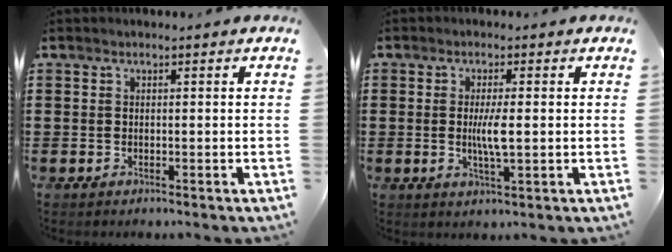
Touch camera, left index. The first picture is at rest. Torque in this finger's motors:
{"motor_torque": [0.37, 0.15, 0.44, 0.08]}